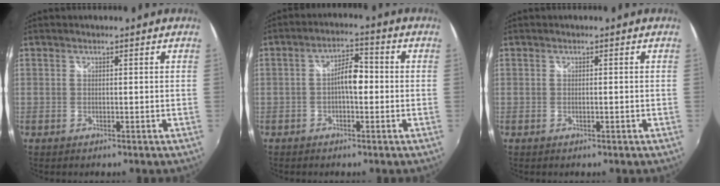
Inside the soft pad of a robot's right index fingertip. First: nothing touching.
{"total": 5.4, "force": [-0.7, 2.3, 4.9], "torque": [-0.086, 0.013, -0.014]}
{"total": 0.9, "force": [-0.2, 0.2, 0.8], "torque": [-0.013, 0.000, -0.005]}